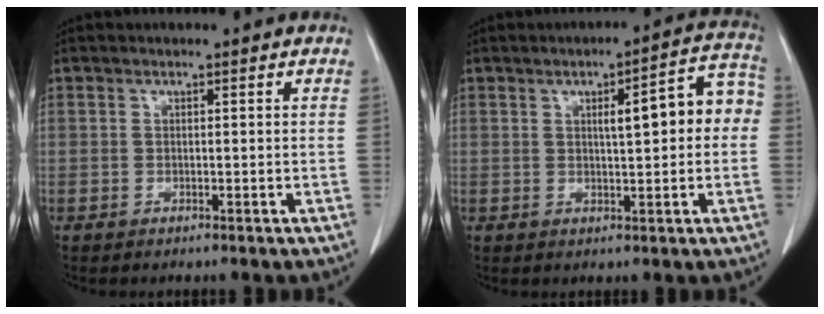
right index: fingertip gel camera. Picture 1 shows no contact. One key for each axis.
{"total": 8.8, "fx": 0.9, "fy": 1.9, "fz": 8.5, "tx": -0.111, "ty": 0.033, "tz": 0.010}